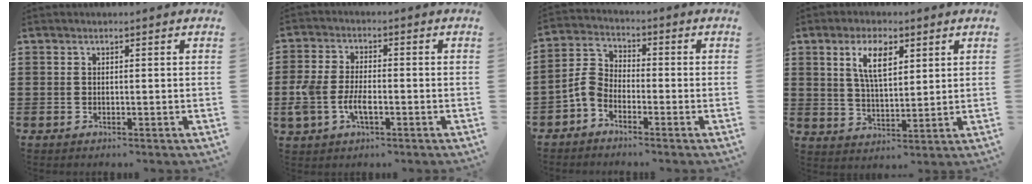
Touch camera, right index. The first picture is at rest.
{"total": 5.2, "force": [-1.6, 2.8, 4.1], "torque": [-0.102, -0.002, -0.035]}
{"total": 4.4, "force": [-2.7, 2.6, 2.3], "torque": [-0.075, 0.002, -0.062]}
{"total": 6.5, "force": [2.9, 2.6, 5.1], "torque": [-0.112, 0.009, 0.051]}